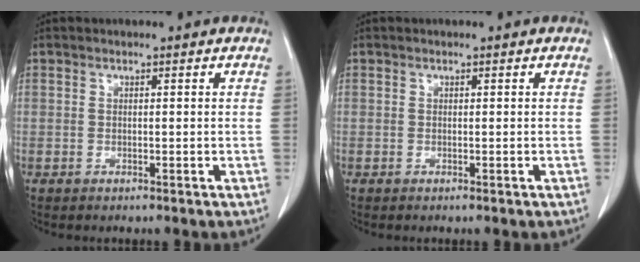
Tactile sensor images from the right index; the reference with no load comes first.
{"total": 0.0}